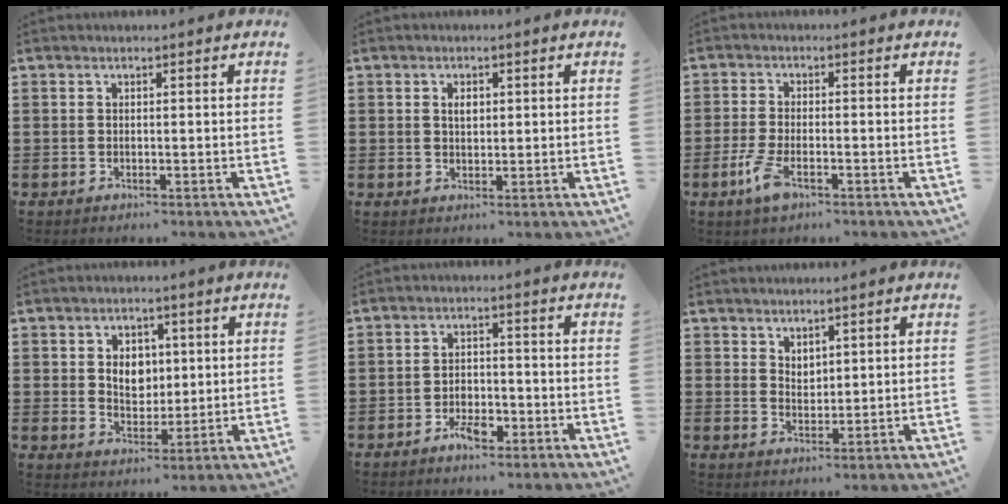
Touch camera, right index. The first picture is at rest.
{"total": 2.0, "force": [0.5, 1.1, 1.5], "torque": [-0.033, 0.007, 0.009]}
{"total": 4.4, "force": [-2.2, 1.6, 3.5], "torque": [-0.086, -0.010, -0.045]}
{"total": 4.8, "force": [0.9, 3.8, 2.8], "torque": [-0.053, 0.006, 0.010]}
{"total": 3.7, "force": [-2.2, 1.8, 2.3], "torque": [-0.040, 0.005, -0.041]}
{"total": 2.1, "force": [1.7, 1.3, 0.2], "torque": [-0.008, 0.005, 0.032]}